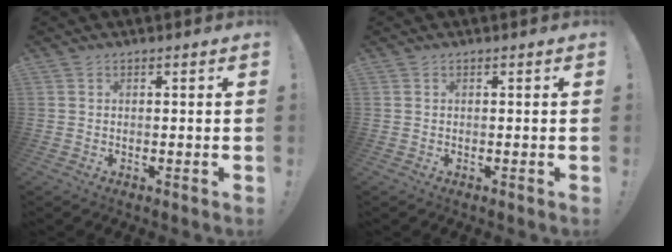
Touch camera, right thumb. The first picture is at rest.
{"total": 0.0}